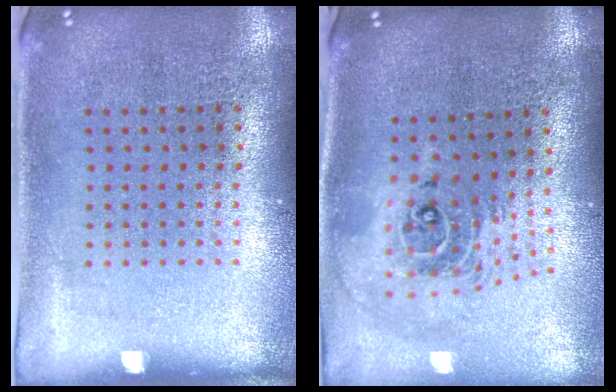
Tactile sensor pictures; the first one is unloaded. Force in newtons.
{"total": 2.3, "press": 1.7, "slide": 1.5}